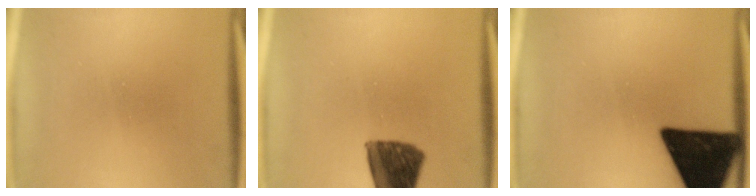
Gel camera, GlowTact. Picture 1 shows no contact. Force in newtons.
{"total": 10.5}
{"total": 19.5}